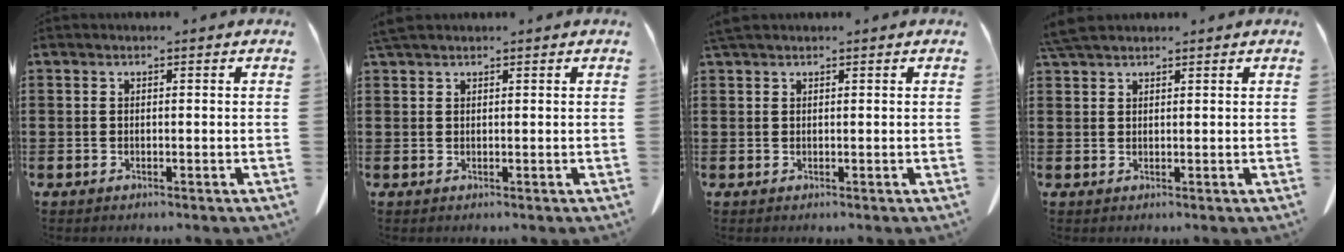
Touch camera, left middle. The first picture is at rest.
{"total": 1.4, "force": [1.2, 0.3, 0.7], "torque": [-0.017, 0.000, 0.024]}
{"total": 0.9, "force": [0.8, 0.1, 0.4], "torque": [-0.011, -0.001, 0.016]}
{"total": 3.2, "force": [2.8, 0.7, 1.5], "torque": [-0.038, 0.000, 0.055]}